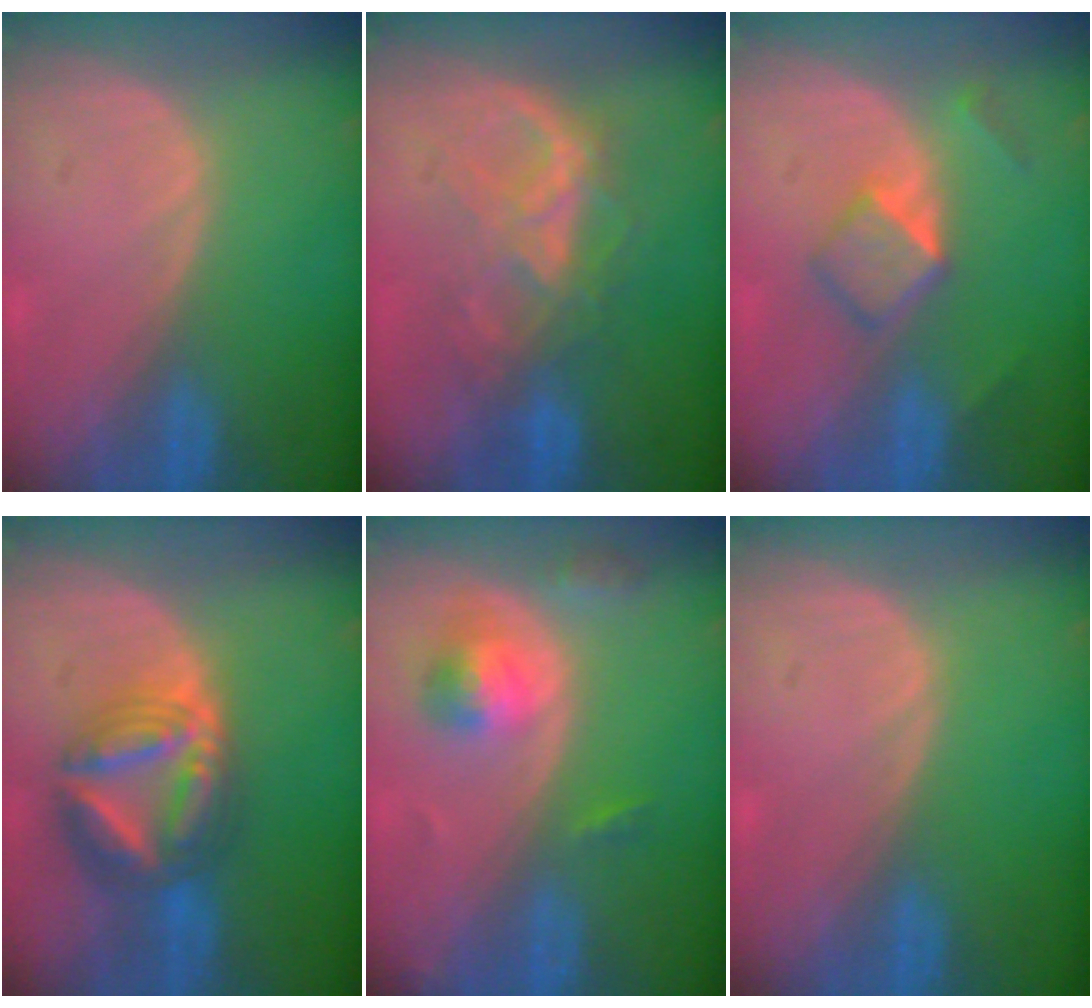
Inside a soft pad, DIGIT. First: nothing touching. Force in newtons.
{"total": 6.5, "press": 6.5, "slide": 0.7}
{"total": 5.4, "press": 4.6, "slide": 2.8}
{"total": 8.8, "press": 8.8, "slide": 0.8}
{"total": 5.3, "press": 4.9, "slide": 2.2}
{"total": 0.0}